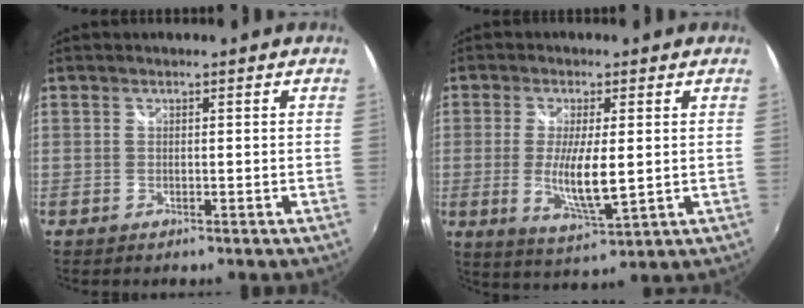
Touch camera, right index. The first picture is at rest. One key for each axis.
{"total": 8.5, "fx": -0.5, "fy": 2.0, "fz": 8.2, "tx": -0.160, "ty": -0.018, "tz": -0.007}